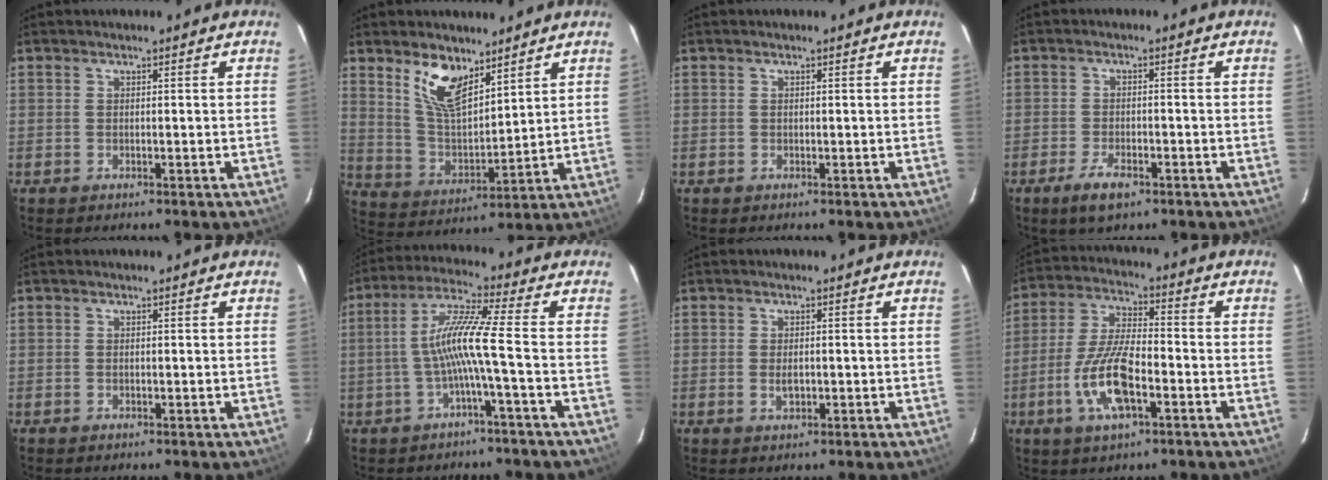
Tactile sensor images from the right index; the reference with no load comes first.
{"total": 10.7, "force": [6.8, 4.6, 6.7], "torque": [-0.127, 0.004, 0.140]}
{"total": 0.0}
{"total": 5.1, "force": [-3.2, 2.0, 3.4], "torque": [-0.081, -0.007, -0.057]}
{"total": 0.0}
{"total": 8.7, "force": [-2.2, -1.2, 8.3], "torque": [-0.175, 0.010, -0.039]}
{"total": 2.1, "force": [-0.4, 1.2, 1.7], "torque": [-0.031, -0.003, -0.006]}
{"total": 12.2, "force": [-4.7, 4.1, 10.4], "torque": [-0.223, -0.005, -0.089]}